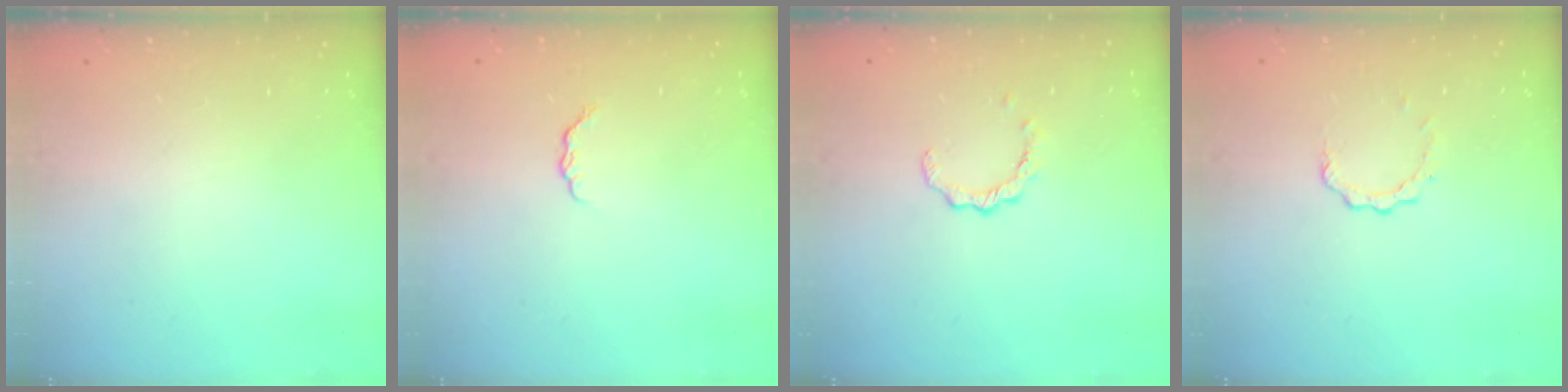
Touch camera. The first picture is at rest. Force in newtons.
{"total": 3.3, "press": 3.3, "slide": 0.5}
{"total": 2.9, "press": 2.8, "slide": 0.4}
{"total": 2.7, "press": 2.7, "slide": 0.3}